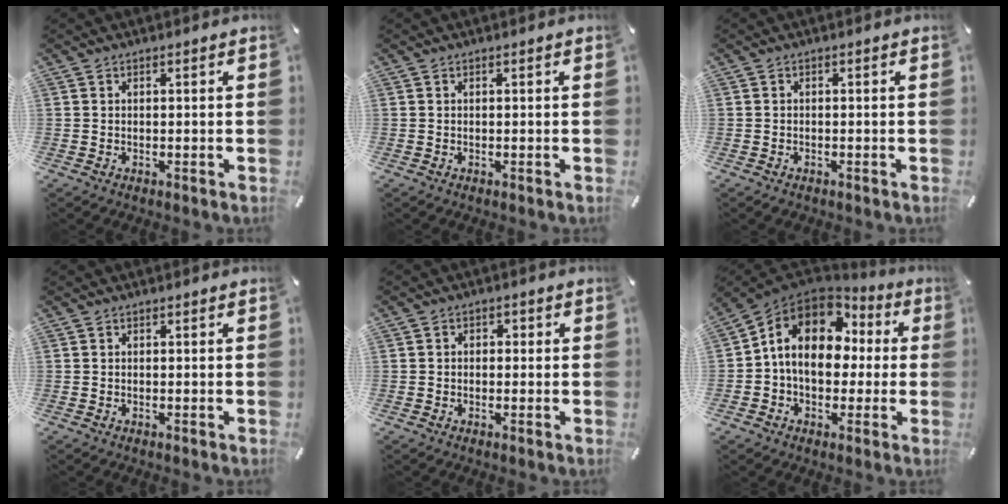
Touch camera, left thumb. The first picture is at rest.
{"total": 0.0}
{"total": 0.7, "force": [-0.5, 0.4, 0.2], "torque": [-0.002, 0.002, -0.012]}
{"total": 0.0}
{"total": 1.9, "force": [-0.8, 1.5, 0.7], "torque": [-0.012, 0.012, -0.019]}
{"total": 13.3, "force": [2.1, 10.4, 8.1], "torque": [-0.153, -0.002, 0.041]}